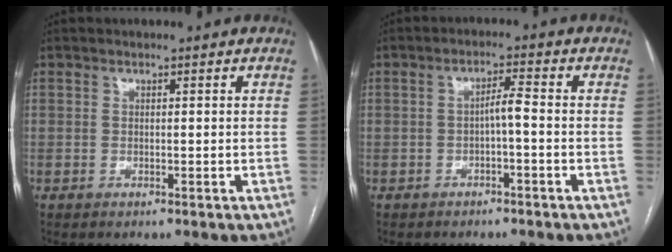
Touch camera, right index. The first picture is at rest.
{"total": 2.7, "force": [-0.8, 0.2, 2.6], "torque": [-0.043, 0.009, -0.014]}